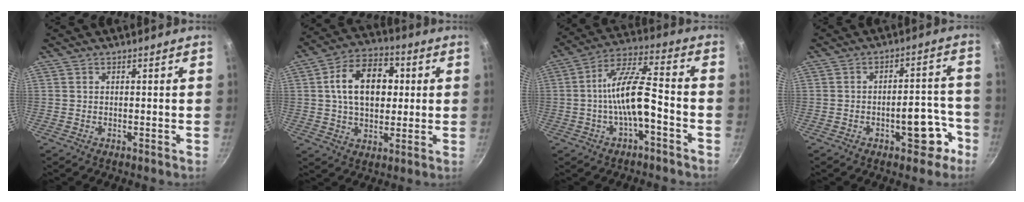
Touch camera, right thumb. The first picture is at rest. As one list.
[{"total": 14.8, "force": [2.3, 10.0, 10.7], "torque": [-0.141, 0.016, 0.027]}, {"total": 11.5, "force": [-3.3, 3.7, 10.4], "torque": [-0.191, 0.045, -0.066]}, {"total": 11.5, "force": [-5.3, 5.8, 8.4], "torque": [-0.061, 0.064, -0.063]}]